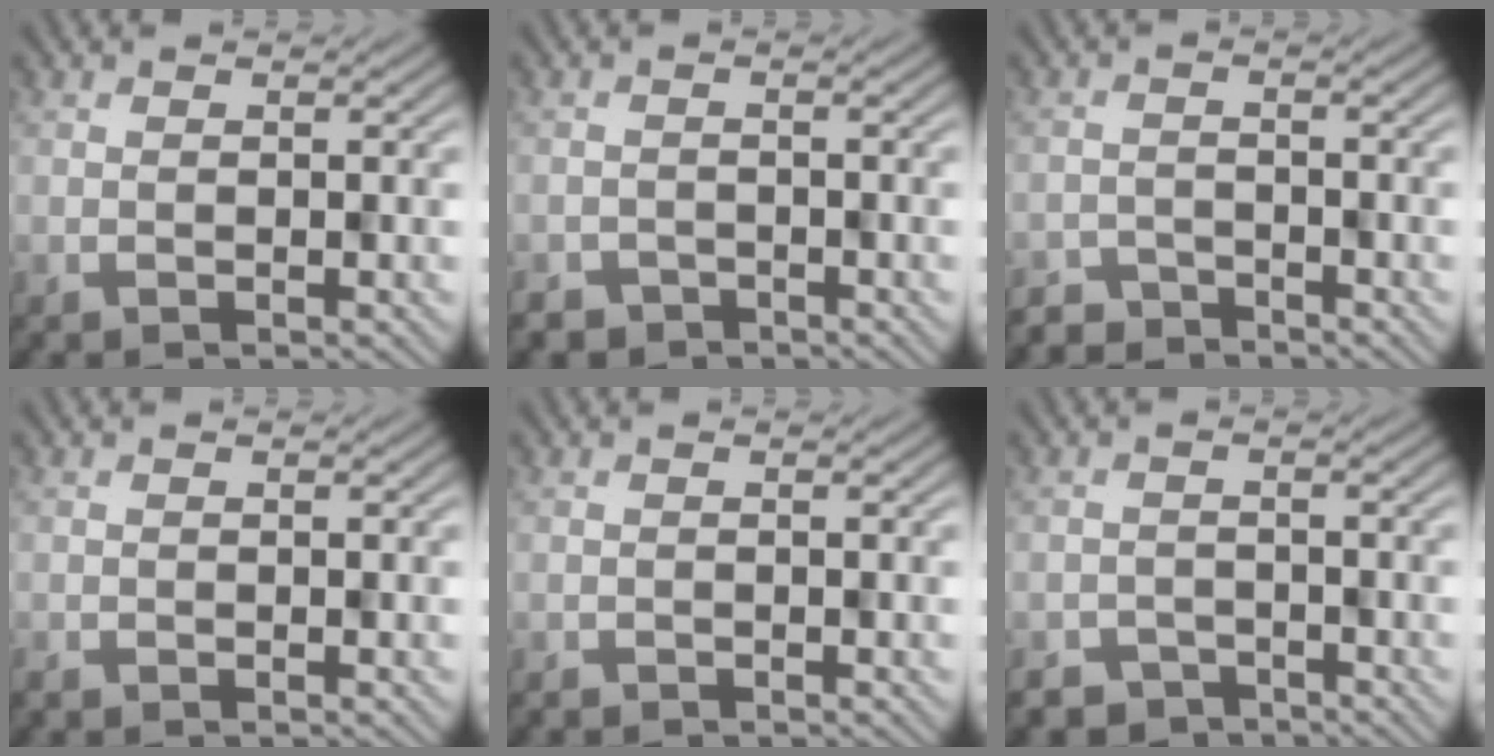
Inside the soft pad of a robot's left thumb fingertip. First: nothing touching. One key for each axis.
{"total": 2.2, "fx": -1.9, "fy": 1.0, "fz": -0.4, "tx": 0.010, "ty": -0.004, "tz": -0.031}
{"total": 2.8, "fx": -2.7, "fy": 0.6, "fz": -0.4, "tx": 0.014, "ty": 0.001, "tz": -0.049}
{"total": 0.9, "fx": -0.9, "fy": 0.2, "fz": 0.0, "tx": -0.002, "ty": -0.005, "tz": -0.014}
{"total": 0.9, "fx": -0.8, "fy": 0.2, "fz": -0.3, "tx": 0.005, "ty": -0.004, "tz": -0.013}
{"total": 3.2, "fx": -2.9, "fy": 1.3, "fz": -0.3, "tx": 0.010, "ty": -0.006, "tz": -0.044}